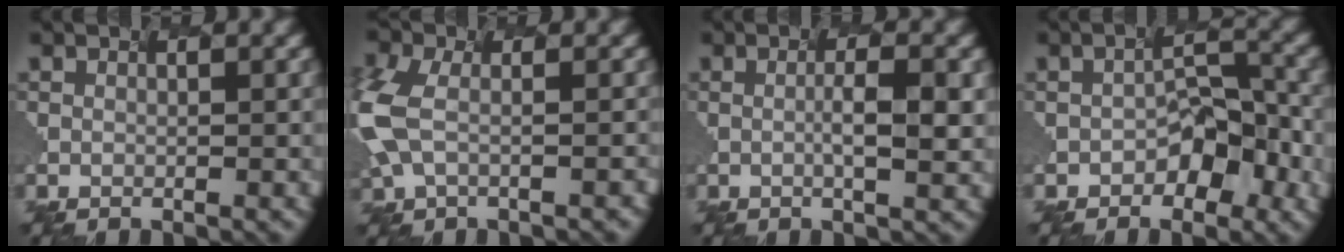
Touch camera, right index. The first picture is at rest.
{"total": 5.8, "force": [-1.5, 3.3, 4.6], "torque": [-0.120, -0.002, -0.024]}
{"total": 2.4, "force": [-0.3, 0.2, 2.4], "torque": [-0.043, 0.001, 0.003]}
{"total": 4.0, "force": [-2.2, 2.2, 2.5], "torque": [-0.034, 0.009, -0.028]}